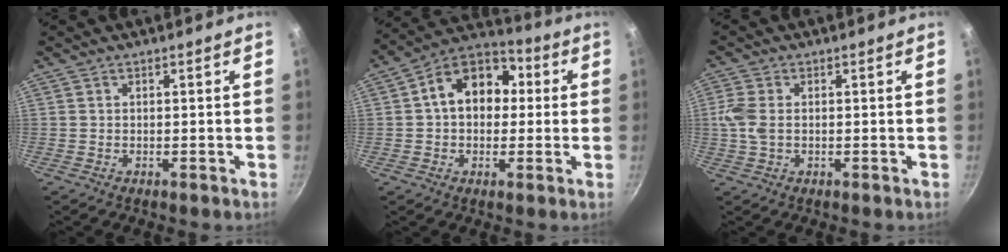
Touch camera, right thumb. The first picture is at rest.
{"total": 13.8, "force": [1.8, 10.2, 9.1], "torque": [-0.101, 0.033, 0.006]}
{"total": 4.8, "force": [0.1, 3.0, 3.7], "torque": [-0.086, 0.005, -0.002]}